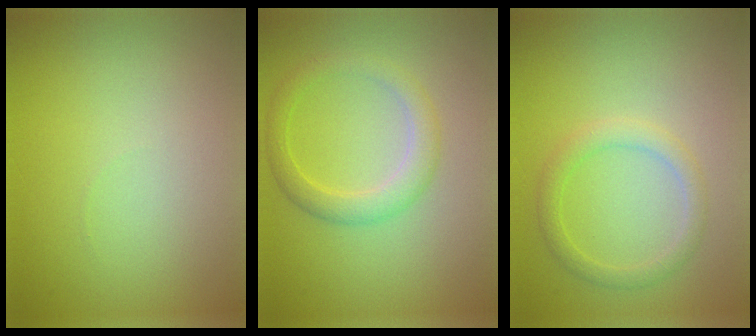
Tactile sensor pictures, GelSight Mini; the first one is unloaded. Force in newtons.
{"total": 2.8, "press": 2.8, "slide": 0.1}
{"total": 2.0, "press": 2.0, "slide": 0.1}